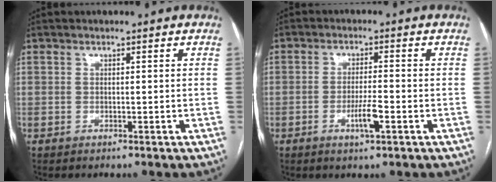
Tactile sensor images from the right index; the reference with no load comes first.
{"total": 4.2, "force": [-1.7, 0.4, 3.8], "torque": [-0.071, -0.004, -0.030]}